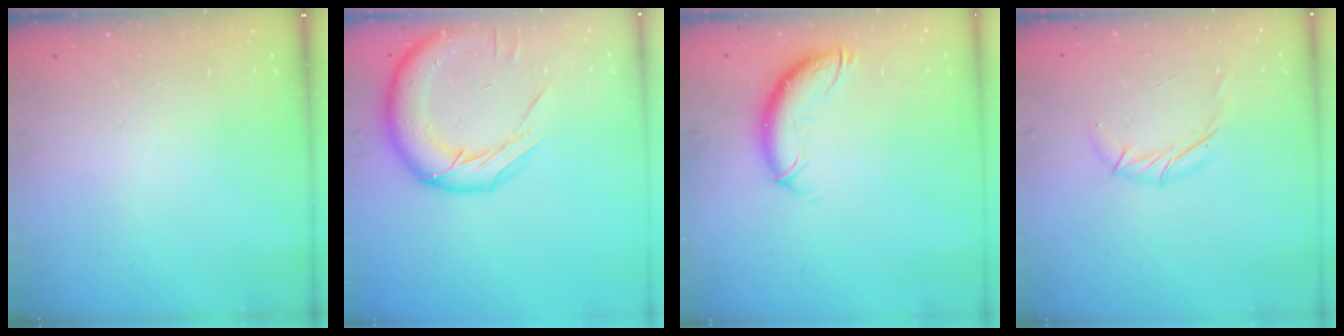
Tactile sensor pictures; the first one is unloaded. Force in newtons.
{"total": 16.0, "press": 15.9, "slide": 1.9}
{"total": 10.3, "press": 10.3, "slide": 1.2}
{"total": 5.8, "press": 5.7, "slide": 1.3}